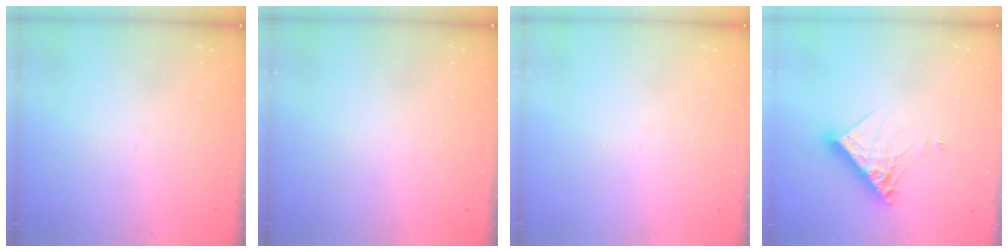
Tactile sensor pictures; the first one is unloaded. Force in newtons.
{"total": 0.0}
{"total": 0.0}
{"total": 12.3, "press": 12.3, "slide": 0.9}